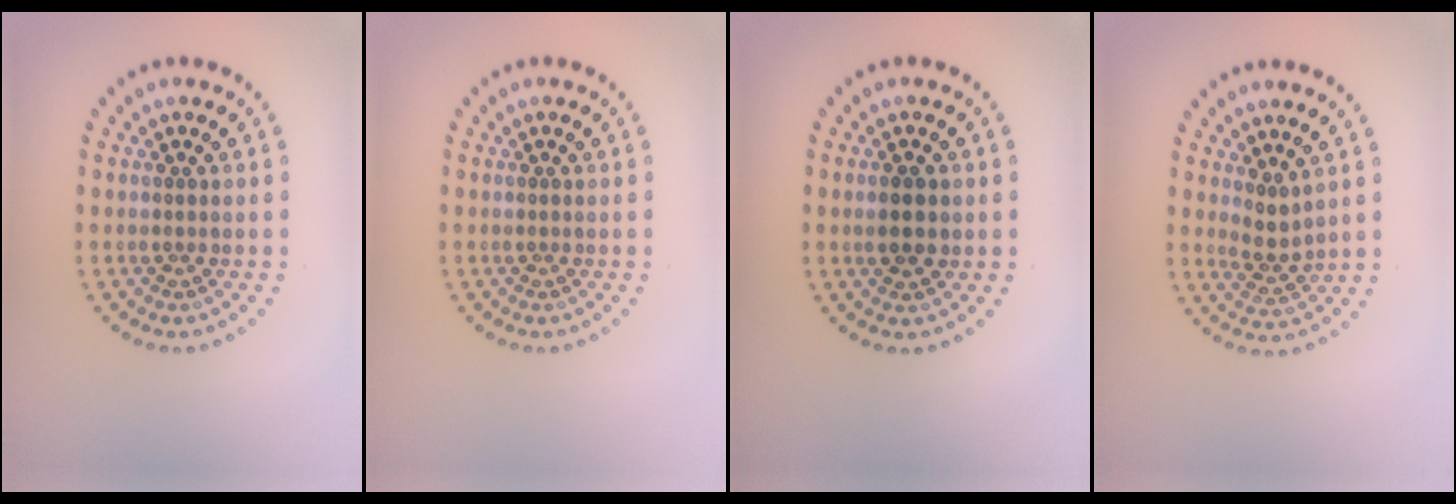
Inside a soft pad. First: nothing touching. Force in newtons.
{"total": 0.0}
{"total": 2.4, "press": 2.4, "slide": 0.1}
{"total": 2.0, "press": 1.5, "slide": 1.2}